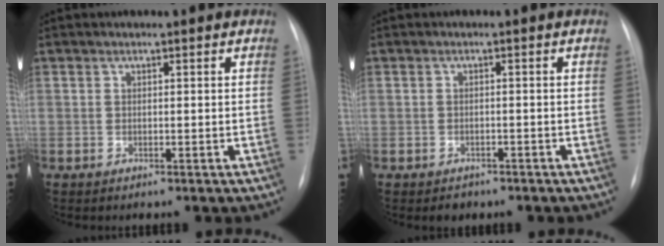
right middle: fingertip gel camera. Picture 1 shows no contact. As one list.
[{"total": 1.7, "force": [-1.3, 1.0, 0.4], "torque": [-0.011, -0.001, -0.012]}]